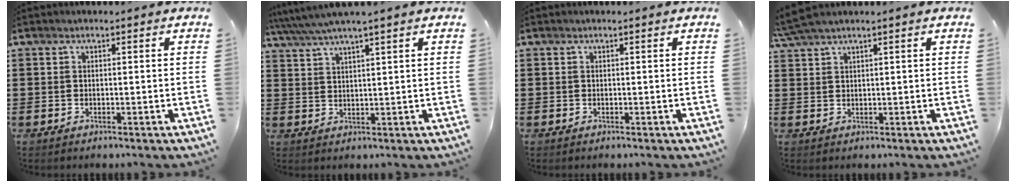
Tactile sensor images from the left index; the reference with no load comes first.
{"total": 3.6, "force": [2.9, -0.3, 2.2], "torque": [-0.051, -0.005, 0.050]}
{"total": 0.0}
{"total": 2.4, "force": [1.8, -0.1, 1.5], "torque": [-0.034, 0.002, 0.035]}